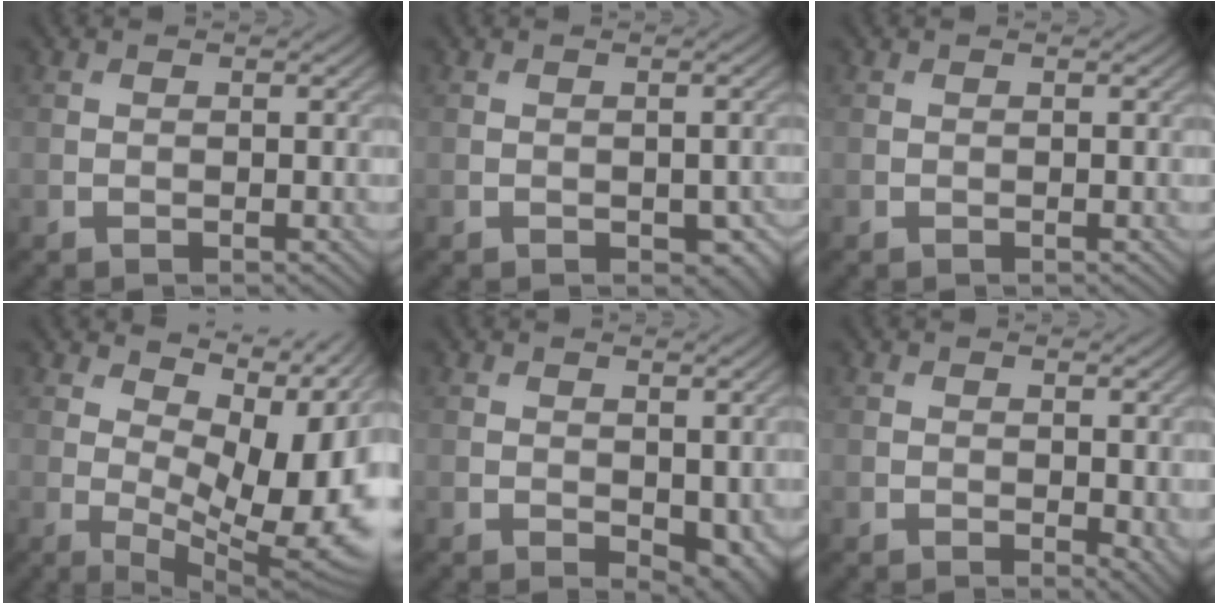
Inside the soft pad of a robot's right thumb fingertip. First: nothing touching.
{"total": 2.8, "force": [-0.9, 1.8, 1.9], "torque": [-0.027, -0.018, -0.005]}
{"total": 0.0}
{"total": 14.7, "force": [3.2, 7.2, 12.4], "torque": [-0.176, -0.004, 0.080]}
{"total": 4.1, "force": [-0.2, 2.5, 3.3], "torque": [-0.047, -0.016, 0.003]}
{"total": 2.6, "force": [-0.1, 1.6, 2.0], "torque": [-0.021, -0.010, 0.003]}